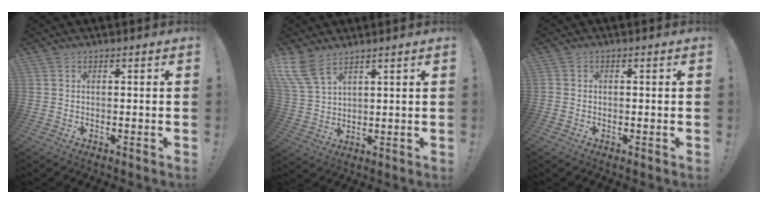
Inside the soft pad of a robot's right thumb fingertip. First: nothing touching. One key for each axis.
{"total": 9.0, "fx": 6.1, "fy": 4.3, "fz": 5.0, "tx": -0.107, "ty": -0.027, "tz": 0.124}
{"total": 0.7, "fx": -0.4, "fy": 0.5, "fz": 0.2, "tx": -0.004, "ty": 0.002, "tz": -0.007}